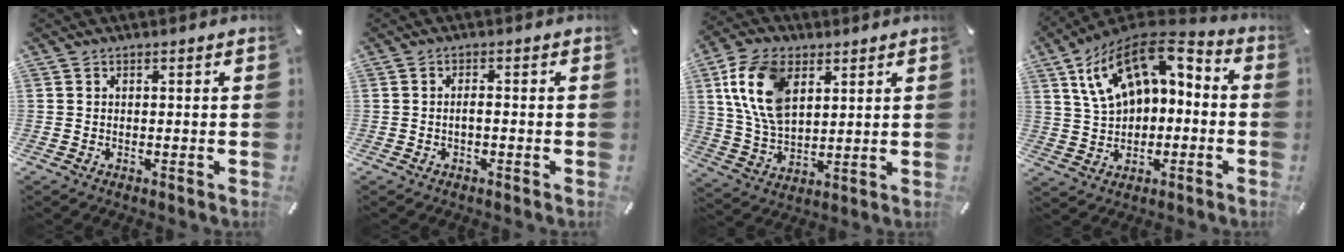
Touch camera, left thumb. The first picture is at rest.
{"total": 1.5, "force": [-0.6, 0.5, 1.3], "torque": [-0.026, 0.003, -0.012]}
{"total": 14.1, "force": [5.6, 8.8, 9.4], "torque": [-0.231, -0.003, 0.102]}
{"total": 15.0, "force": [6.2, 10.2, 9.1], "torque": [-0.171, -0.021, 0.117]}